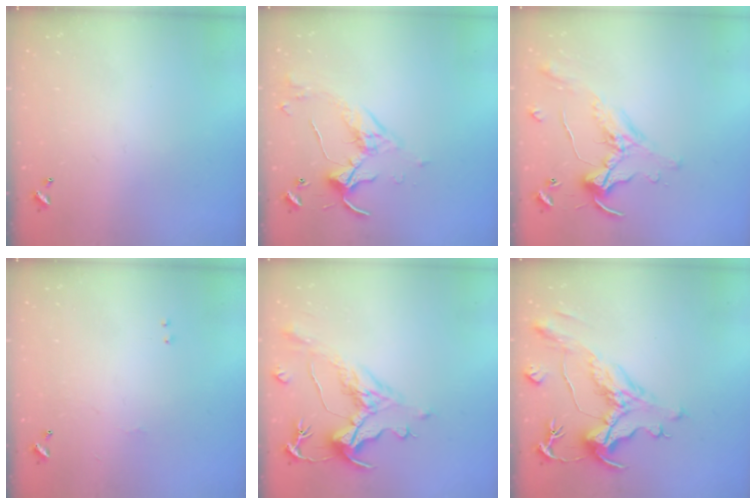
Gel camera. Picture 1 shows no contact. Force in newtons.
{"total": 3.7, "press": 3.7, "slide": 0.5}
{"total": 0.7, "press": 0.5, "slide": 0.4}
{"total": 1.8, "press": 1.8, "slide": 0.6}
{"total": 1.4, "press": 0.2, "slide": 1.4}
{"total": 1.9, "press": 0.9, "slide": 1.7}